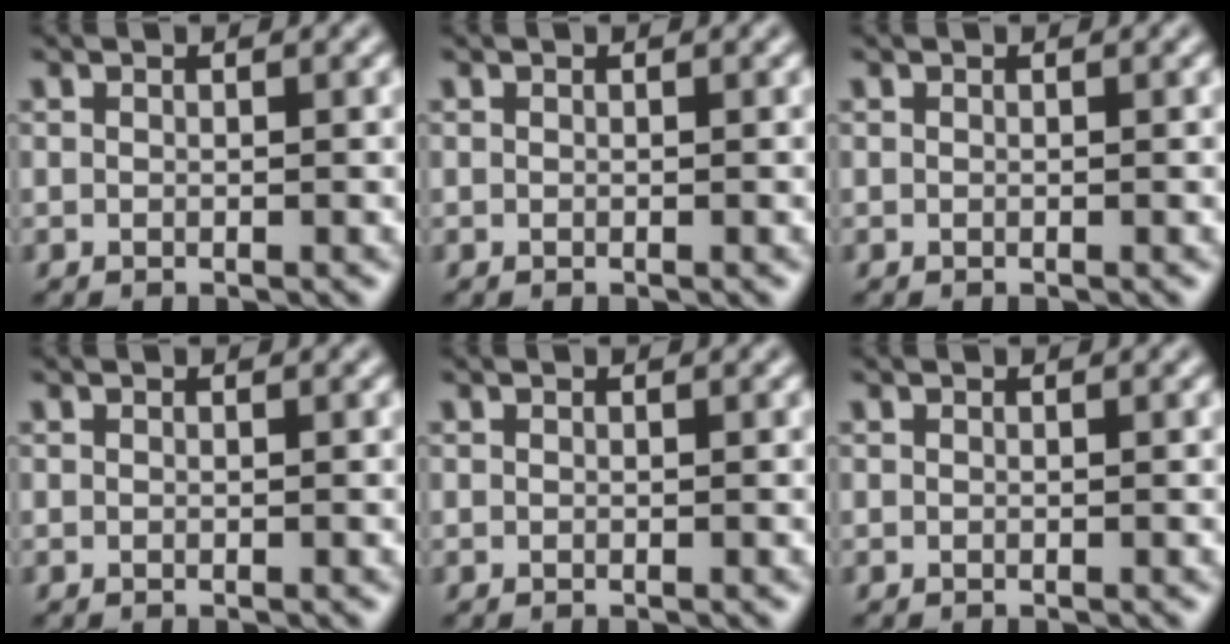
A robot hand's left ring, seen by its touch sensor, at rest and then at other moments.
{"total": 0.0}
{"total": 0.0}
{"total": 0.0}
{"total": 0.0}
{"total": 0.0}